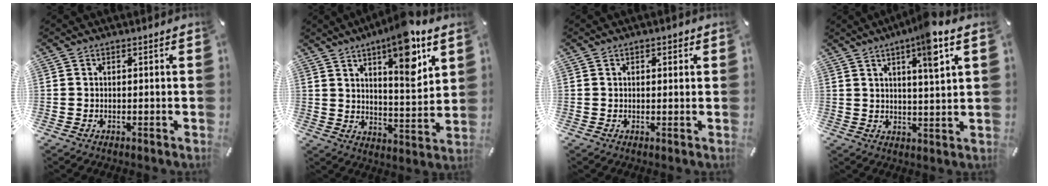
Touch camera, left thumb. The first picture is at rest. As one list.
[{"total": 13.6, "force": [8.2, 3.9, 10.1], "torque": [-0.144, -0.051, 0.134]}, {"total": 1.5, "force": [0.5, 0.9, 1.0], "torque": [-0.014, 0.003, 0.006]}, {"total": 8.7, "force": [4.9, 0.9, 7.1], "torque": [-0.109, -0.024, 0.074]}]